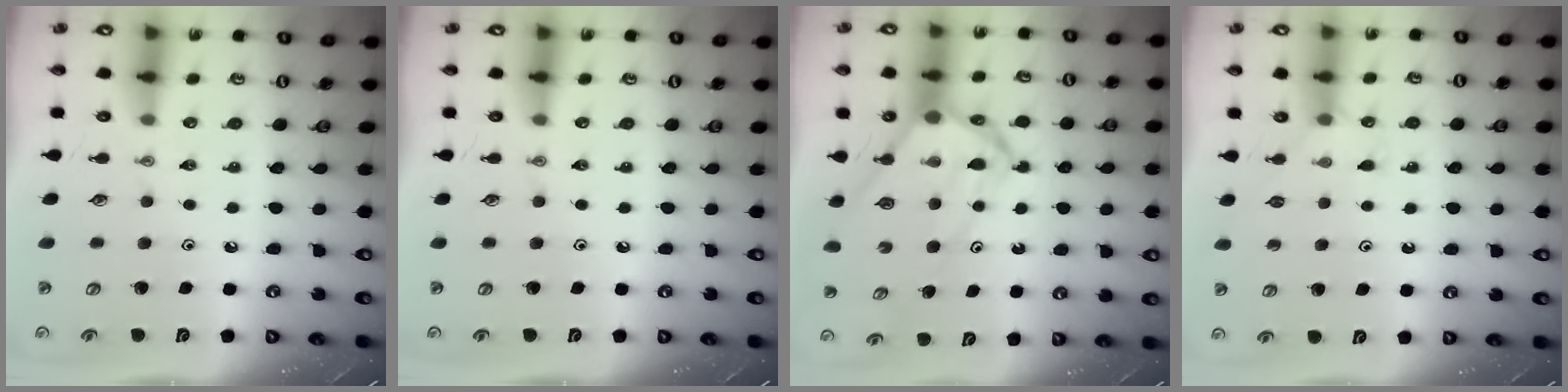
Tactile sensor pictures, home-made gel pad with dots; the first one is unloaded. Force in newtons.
{"total": 0.0}
{"total": 11.2, "press": 11.1, "slide": 1.1}
{"total": 3.9, "press": 3.9, "slide": 0.5}